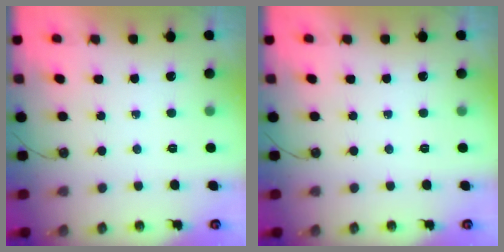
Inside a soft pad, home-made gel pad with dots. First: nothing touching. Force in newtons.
{"total": 0.0}